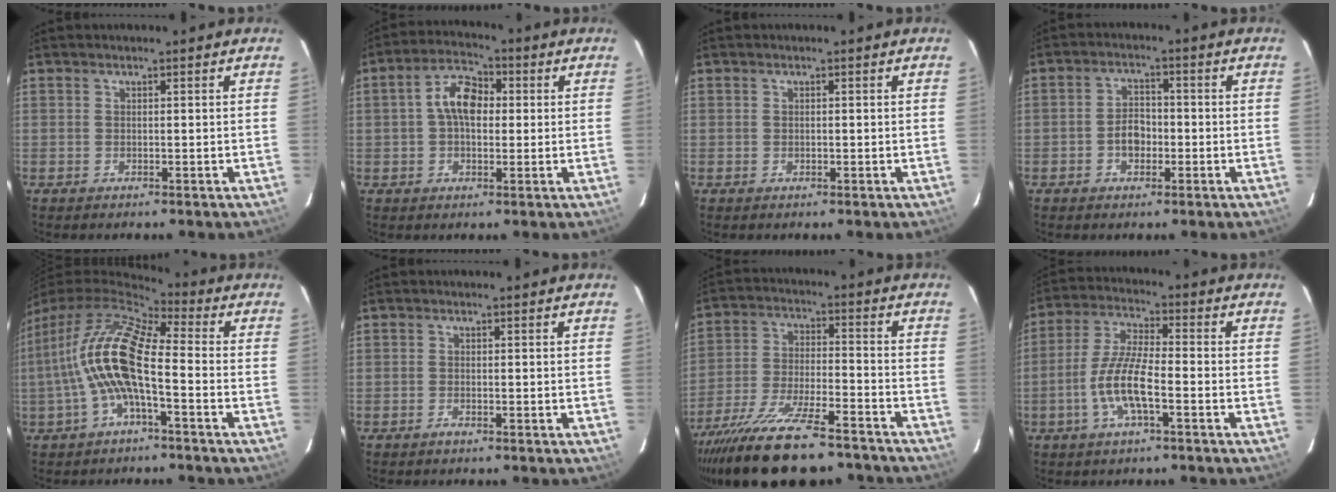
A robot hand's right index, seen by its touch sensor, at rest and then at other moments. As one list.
[{"total": 7.7, "force": [0.7, 4.7, 6.0], "torque": [-0.111, 0.024, 0.010]}, {"total": 0.6, "force": [-0.1, 0.5, 0.3], "torque": [-0.006, 0.001, -0.001]}, {"total": 4.4, "force": [-1.5, 3.2, 2.7], "torque": [-0.051, 0.010, -0.023]}, {"total": 12.5, "force": [-2.1, 3.4, 11.9], "torque": [-0.230, 0.006, -0.040]}, {"total": 0.9, "force": [-0.7, 0.3, 0.5], "torque": [-0.010, -0.001, -0.013]}, {"total": 23.6, "force": [-19.1, 5.9, 12.5], "torque": [-0.244, -0.052, -0.303]}, {"total": 9.6, "force": [-3.5, 2.1, 8.7], "torque": [-0.183, 0.000, -0.069]}]